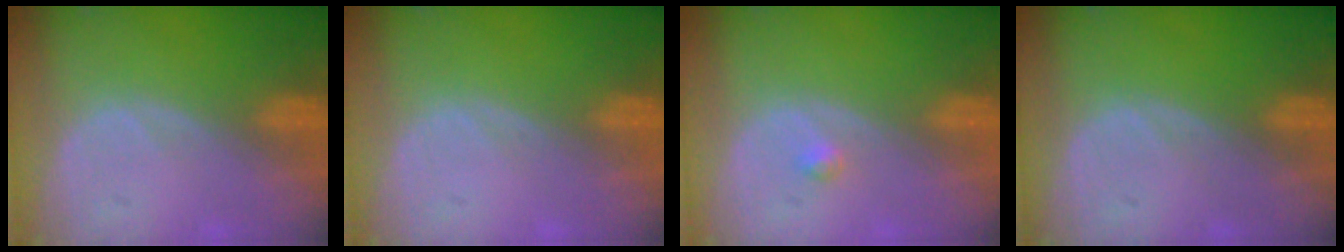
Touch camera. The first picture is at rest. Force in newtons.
{"total": 0.0}
{"total": 0.8, "press": 0.8, "slide": 0.1}
{"total": 0.0}